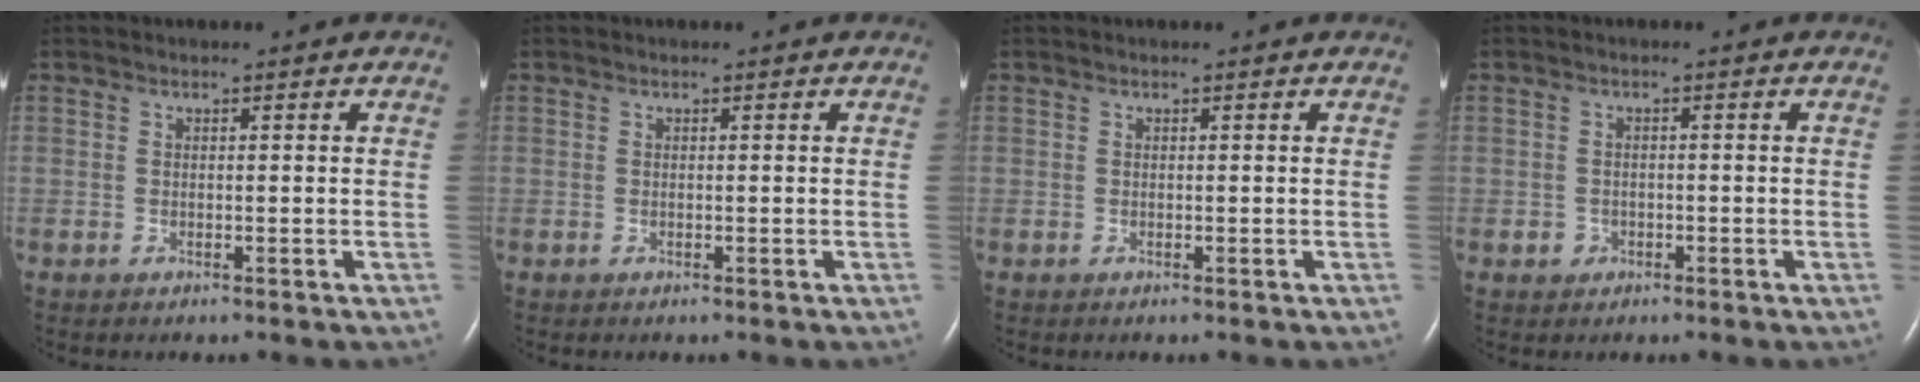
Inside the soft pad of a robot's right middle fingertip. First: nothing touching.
{"total": 0.0}
{"total": 0.0}
{"total": 1.4, "force": [-0.7, 1.2, 0.2], "torque": [-0.001, 0.006, -0.010]}